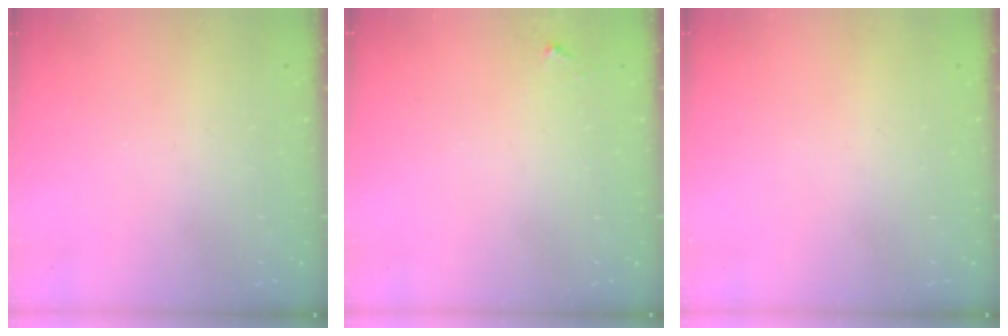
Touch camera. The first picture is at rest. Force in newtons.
{"total": 2.8, "press": 2.8, "slide": 0.2}
{"total": 0.0}